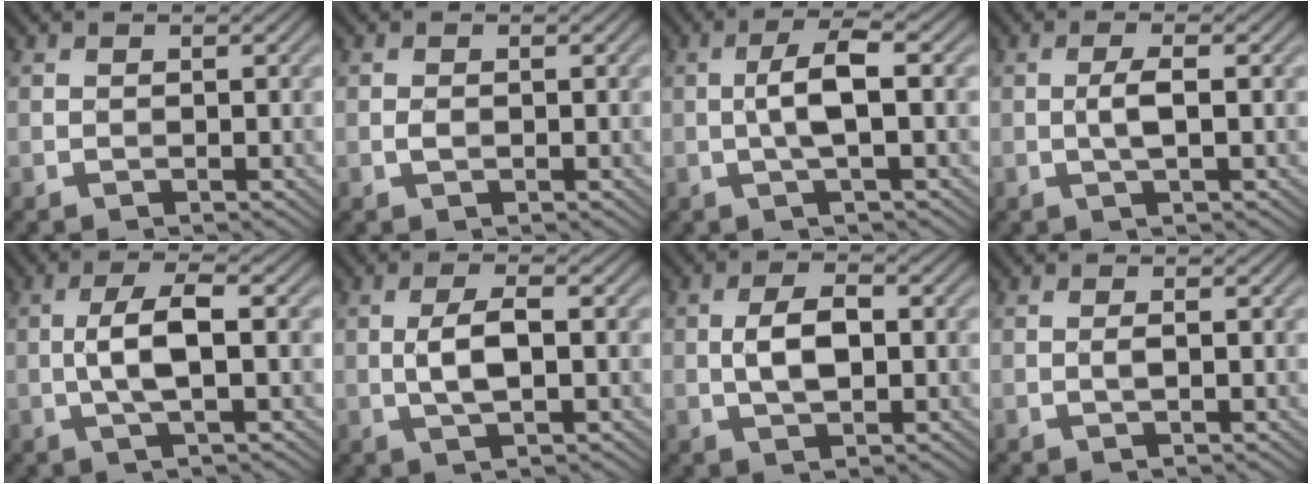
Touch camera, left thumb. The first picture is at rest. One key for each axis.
{"total": 0.8, "fx": -0.2, "fy": 0.5, "fz": 0.6, "tx": -0.015, "ty": 0.000, "tz": -0.003}
{"total": 4.7, "fx": -0.3, "fy": 0.9, "fz": 4.6, "tx": -0.088, "ty": 0.011, "tz": -0.012}
{"total": 2.6, "fx": -0.2, "fy": 0.4, "fz": 2.6, "tx": -0.051, "ty": 0.005, "tz": -0.007}
{"total": 5.1, "fx": -0.4, "fy": 1.3, "fz": 5.0, "tx": -0.102, "ty": 0.009, "tz": -0.013}
{"total": 4.2, "fx": -0.2, "fy": 1.4, "fz": 4.0, "tx": -0.087, "ty": 0.004, "tz": -0.006}
{"total": 4.7, "fx": -0.1, "fy": 2.4, "fz": 4.1, "tx": -0.085, "ty": 0.004, "tz": -0.002}
{"total": 1.0, "fx": -0.1, "fy": 0.1, "fz": 1.0, "tx": -0.018, "ty": 0.000, "tz": -0.003}